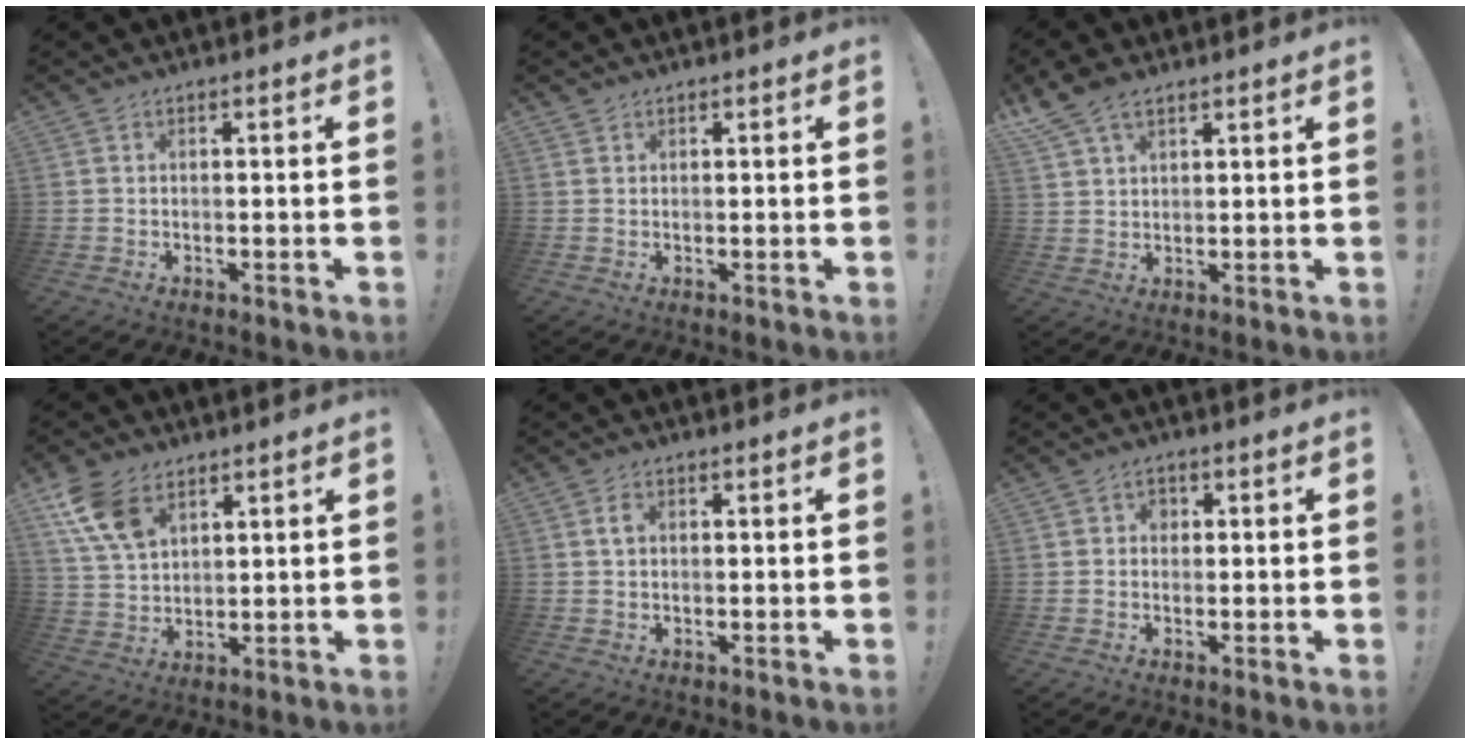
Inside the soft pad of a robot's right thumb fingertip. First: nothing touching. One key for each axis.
{"total": 1.0, "fx": 0.8, "fy": 0.6, "fz": 0.0, "tx": 0.008, "ty": -0.004, "tz": 0.013}
{"total": 7.7, "fx": 5.3, "fy": 3.7, "fz": 4.1, "tx": -0.079, "ty": -0.015, "tz": 0.105}
{"total": 11.5, "fx": 6.5, "fy": 6.9, "fz": 6.4, "tx": -0.123, "ty": -0.024, "tz": 0.128}
{"total": 2.4, "fx": 0.6, "fy": 1.4, "fz": 1.8, "tx": -0.030, "ty": 0.003, "tz": 0.008}
{"total": 2.3, "fx": 0.2, "fy": 2.0, "fz": 1.2, "tx": -0.023, "ty": 0.006, "tz": 0.002}